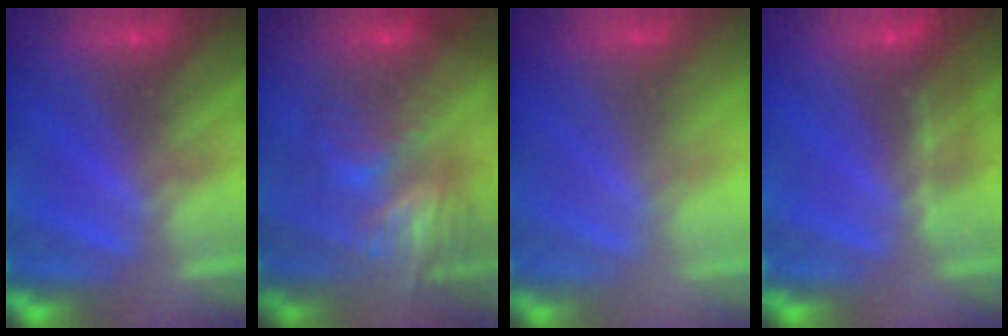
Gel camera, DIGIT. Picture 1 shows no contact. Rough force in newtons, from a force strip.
{"total": 13.7}
{"total": 2.8}
{"total": 1.1}